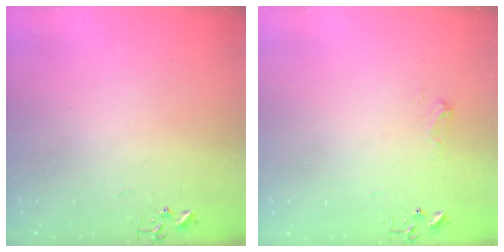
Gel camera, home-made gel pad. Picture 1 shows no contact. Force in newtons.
{"total": 6.0, "press": 6.0, "slide": 0.7}